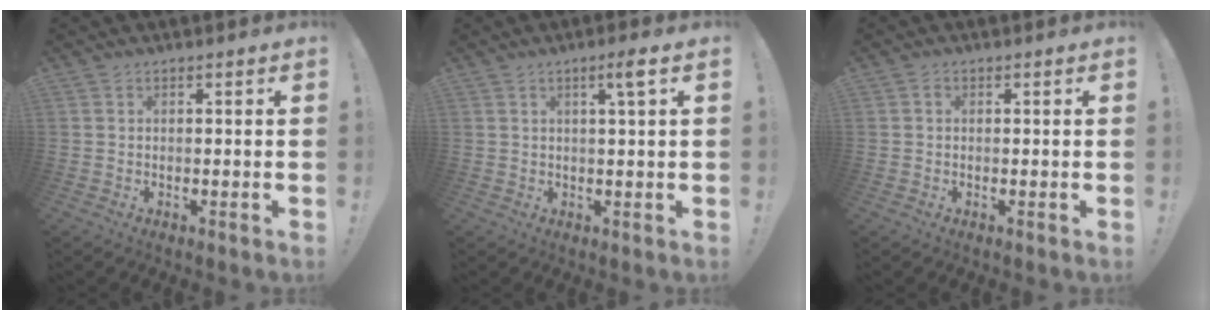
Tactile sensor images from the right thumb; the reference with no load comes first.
{"total": 3.8, "force": [1.5, -0.2, 3.5], "torque": [-0.058, -0.002, 0.018]}
{"total": 0.7, "force": [-0.1, 0.6, 0.2], "torque": [-0.008, 0.004, -0.001]}